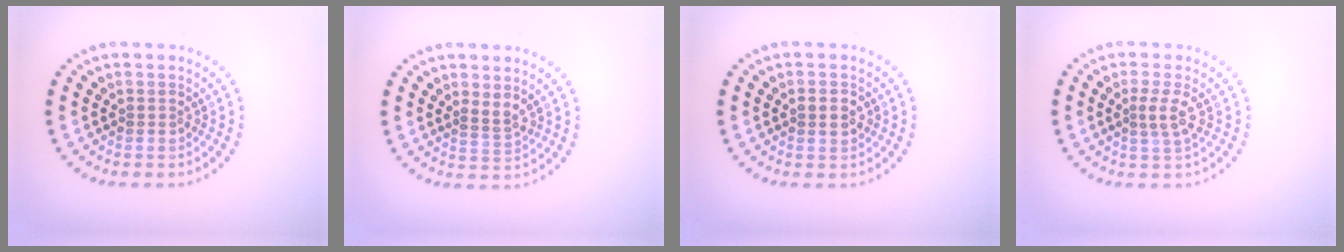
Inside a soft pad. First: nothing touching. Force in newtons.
{"total": 1.3, "press": 0.9, "slide": 0.9}
{"total": 2.2, "press": 2.2, "slide": 0.1}
{"total": 2.0, "press": 1.5, "slide": 1.3}